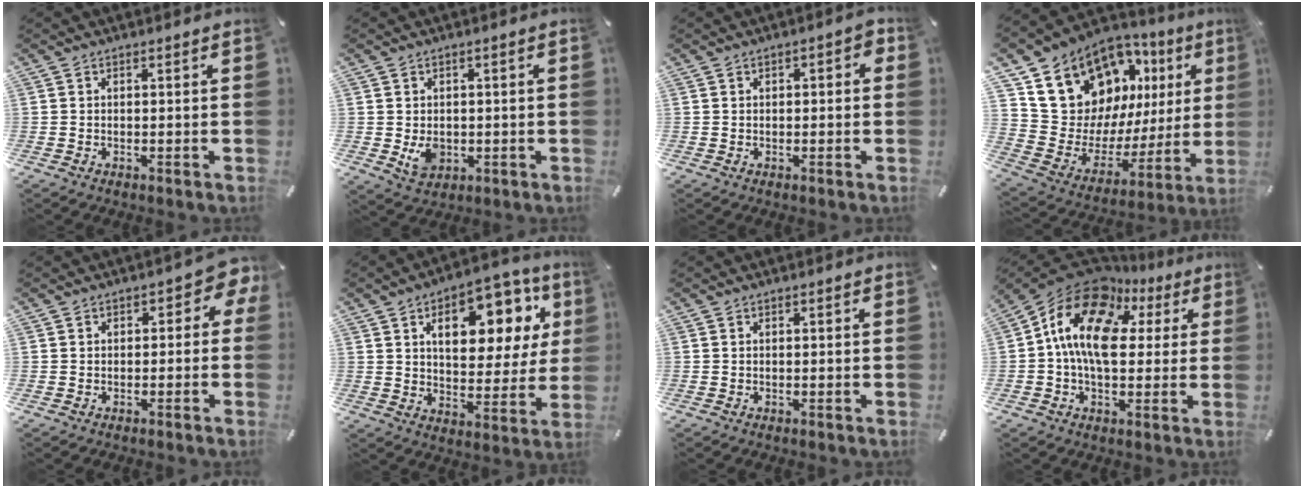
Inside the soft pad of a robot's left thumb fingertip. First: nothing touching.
{"total": 4.9, "force": [-0.5, 4.1, 2.8], "torque": [-0.028, -0.003, -0.008]}
{"total": 2.1, "force": [-0.1, 1.3, 1.6], "torque": [-0.020, 0.006, -0.006]}
{"total": 16.8, "force": [11.3, 11.1, 5.5], "torque": [-0.091, -0.096, 0.217]}
{"total": 4.0, "force": [0.6, 2.8, 2.8], "torque": [-0.033, 0.002, 0.004]}
{"total": 16.9, "force": [7.6, 9.5, 11.7], "torque": [-0.164, -0.030, 0.122]}
{"total": 0.0}
{"total": 14.7, "force": [2.5, 9.8, 10.6], "torque": [-0.209, -0.011, 0.040]}